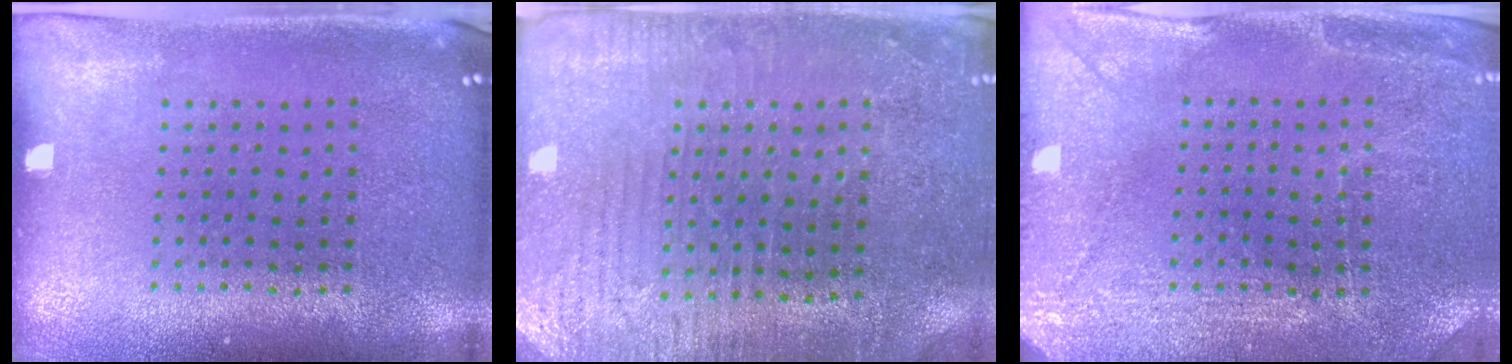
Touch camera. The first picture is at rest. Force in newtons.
{"total": 3.0, "press": 2.9, "slide": 0.7}
{"total": 2.9, "press": 2.8, "slide": 0.7}